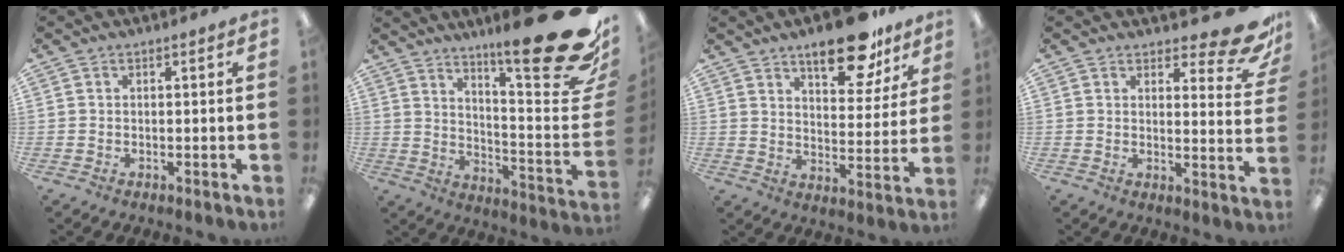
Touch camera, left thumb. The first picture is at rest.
{"total": 24.3, "force": [16.2, 3.4, 17.8], "torque": [-0.251, -0.119, 0.255]}
{"total": 15.8, "force": [11.0, 6.4, 9.3], "torque": [-0.122, -0.056, 0.182]}
{"total": 9.9, "force": [7.4, 3.0, 5.9], "torque": [-0.066, -0.050, 0.125]}